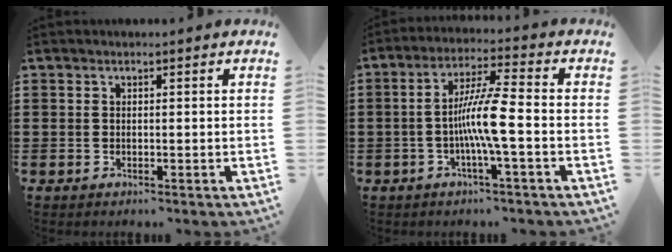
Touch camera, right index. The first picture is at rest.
{"total": 8.1, "force": [-1.5, 0.3, 7.9], "torque": [-0.153, -0.006, -0.036]}